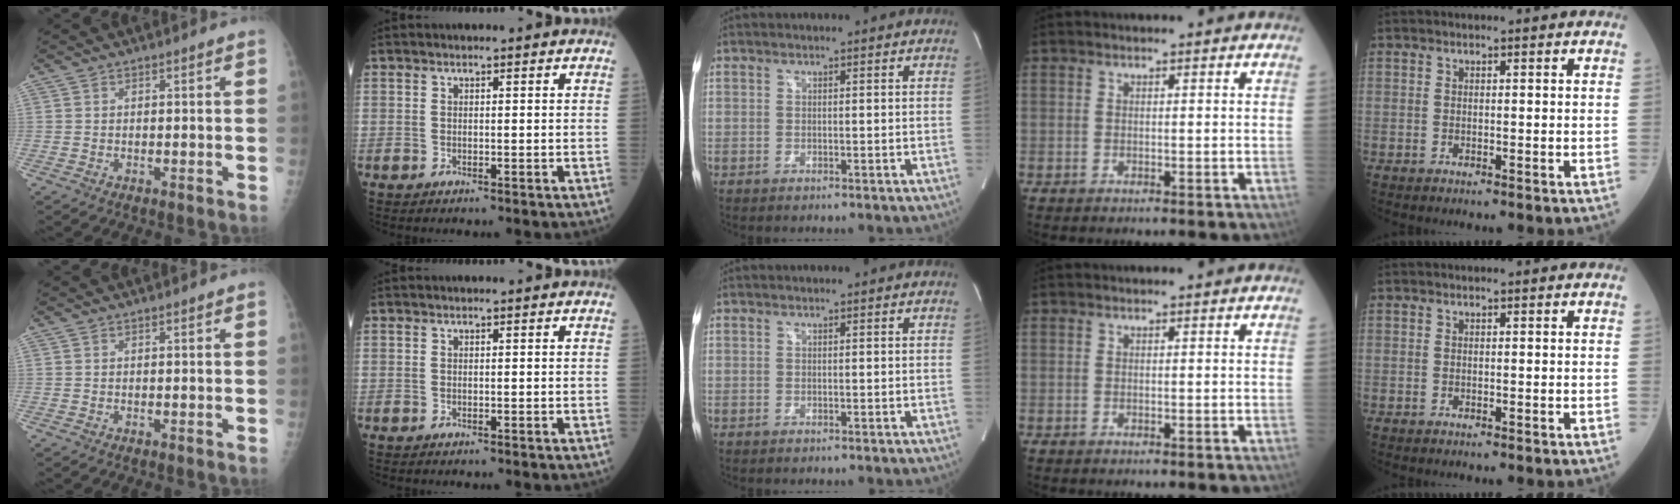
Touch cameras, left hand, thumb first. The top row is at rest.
{}